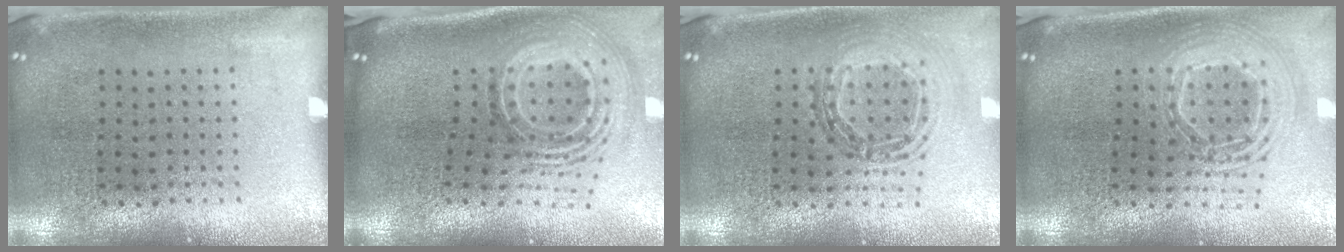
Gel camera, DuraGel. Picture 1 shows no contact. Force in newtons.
{"total": 2.5, "press": 1.6, "slide": 1.9}
{"total": 0.9, "press": 0.9, "slide": 0.0}
{"total": 2.3, "press": 1.7, "slide": 1.6}